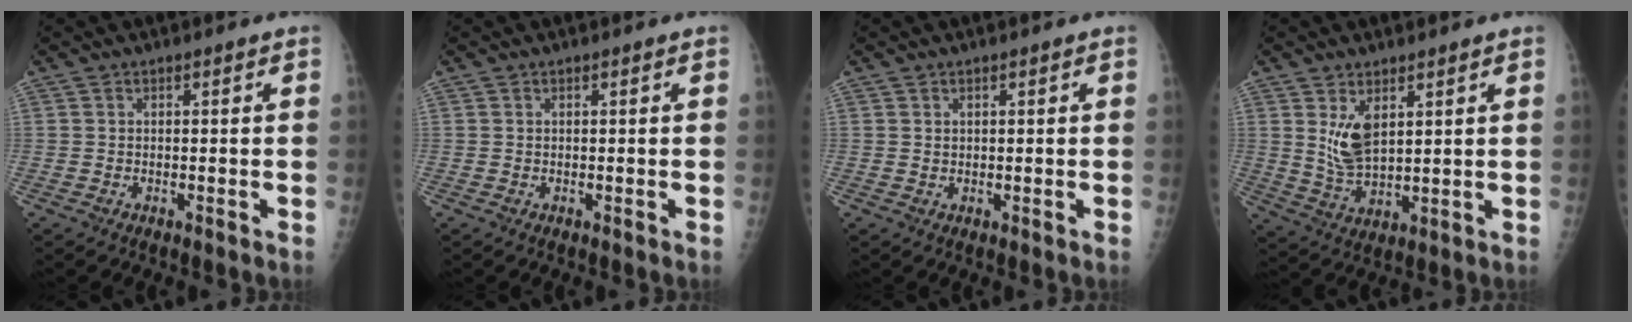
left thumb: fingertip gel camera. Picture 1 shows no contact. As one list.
[{"total": 0.0}, {"total": 0.9, "force": [0.5, 0.6, 0.4], "torque": [0.000, -0.004, 0.011]}, {"total": 7.3, "force": [3.0, 3.6, 5.6], "torque": [-0.094, -0.024, 0.070]}]